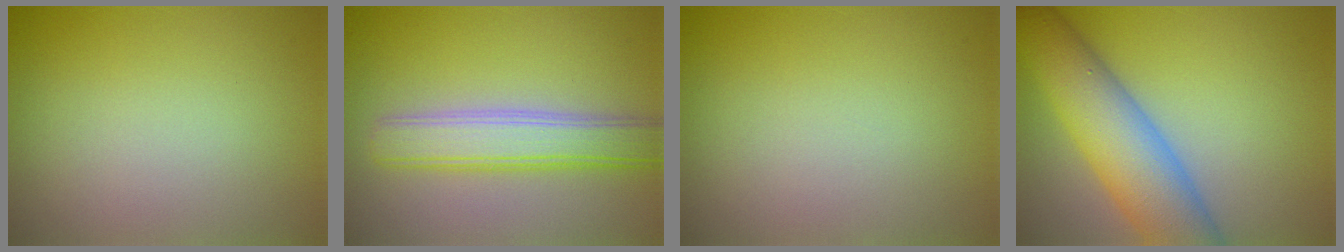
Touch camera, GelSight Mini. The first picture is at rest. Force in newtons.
{"total": 5.0, "press": 5.0, "slide": 0.2}
{"total": 0.0}
{"total": 8.3, "press": 8.3, "slide": 0.5}